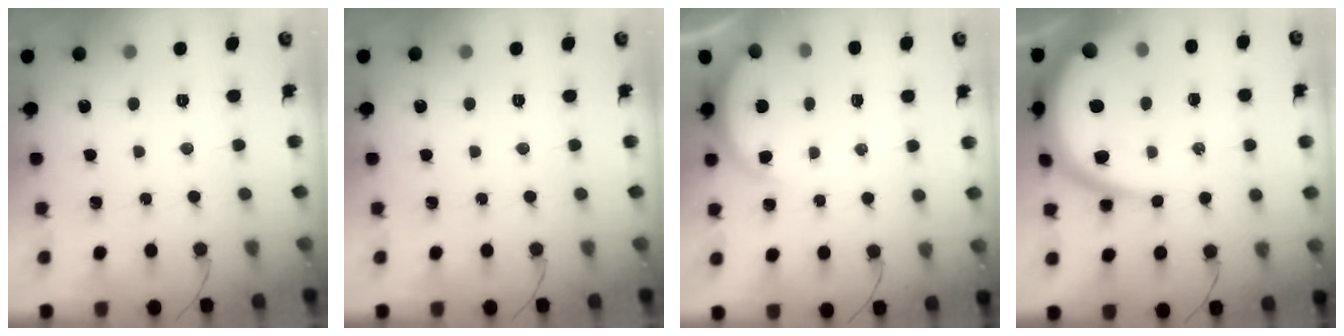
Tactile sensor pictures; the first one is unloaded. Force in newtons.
{"total": 0.0}
{"total": 4.6, "press": 4.6, "slide": 0.6}
{"total": 14.1, "press": 14.0, "slide": 1.4}